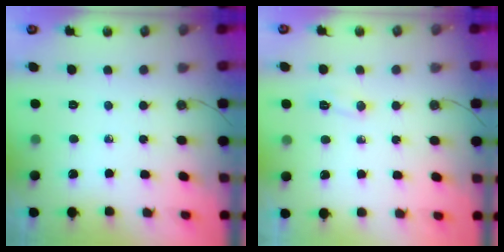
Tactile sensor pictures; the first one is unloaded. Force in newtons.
{"total": 14.3, "press": 4.9, "slide": 13.4}